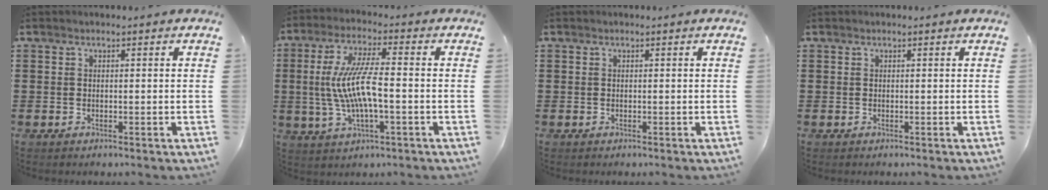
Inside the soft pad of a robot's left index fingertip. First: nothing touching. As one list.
[{"total": 10.1, "force": [-0.9, 2.4, 9.8], "torque": [-0.212, -0.008, -0.027]}, {"total": 0.0}, {"total": 0.0}]